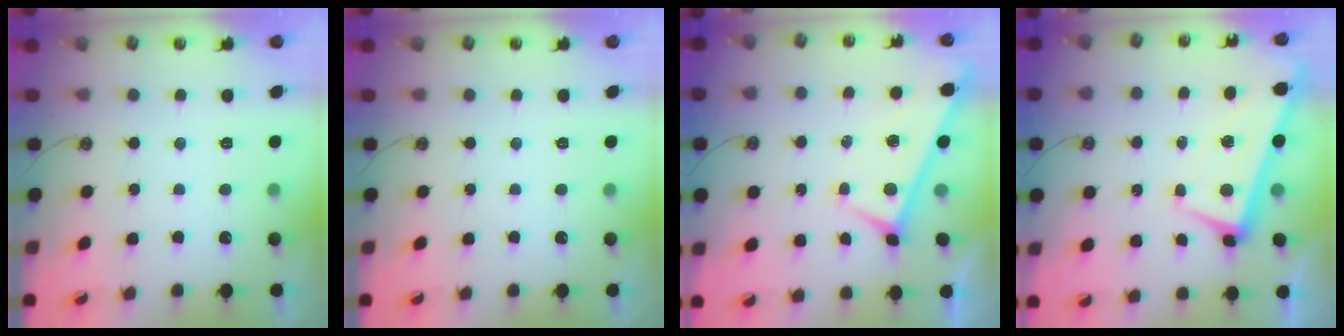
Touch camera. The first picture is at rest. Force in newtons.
{"total": 0.0}
{"total": 0.0}
{"total": 2.1, "press": 2.0, "slide": 0.6}